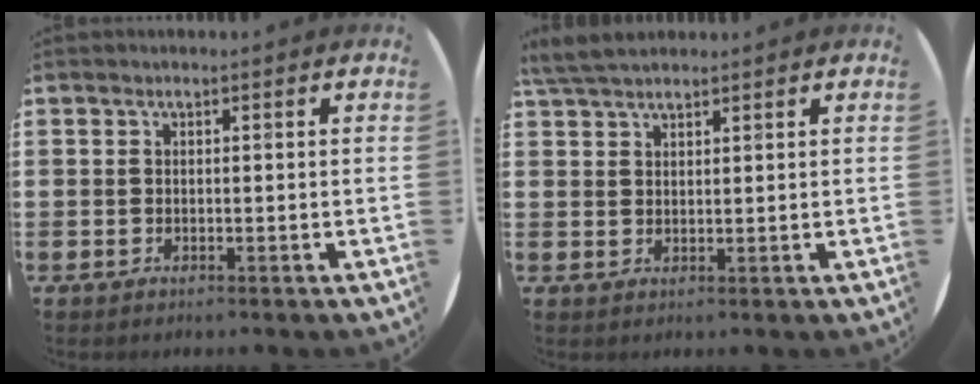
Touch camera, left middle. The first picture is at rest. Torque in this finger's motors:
{"motor_torque": [0.46, -0.41, 0.06, 0.04]}